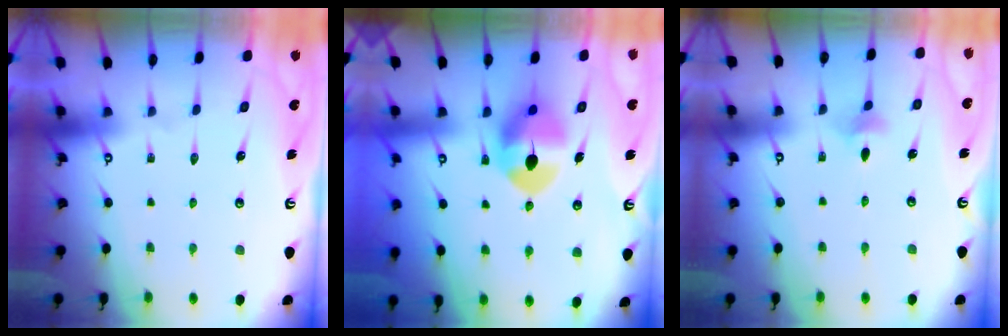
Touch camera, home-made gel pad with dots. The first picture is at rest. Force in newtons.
{"total": 9.4, "press": 9.3, "slide": 1.0}
{"total": 2.9, "press": 2.9, "slide": 0.6}